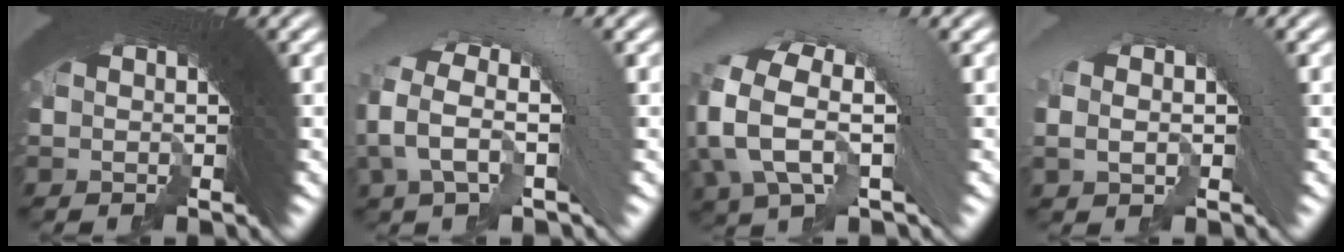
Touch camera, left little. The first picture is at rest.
{"total": 5.1, "force": [0.4, 3.0, 4.0], "torque": [-0.069, 0.024, -0.001]}
{"total": 7.7, "force": [0.8, 4.9, 5.9], "torque": [-0.115, 0.019, 0.006]}
{"total": 2.0, "force": [0.2, 0.9, 1.7], "torque": [-0.008, 0.018, 0.001]}